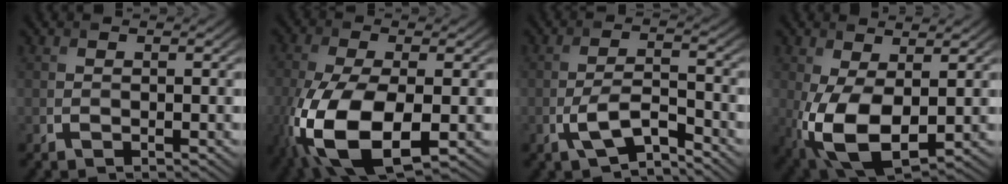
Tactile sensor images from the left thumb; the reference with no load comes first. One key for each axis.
{"total": 15.0, "fx": -4.9, "fy": 7.6, "fz": 12.0, "tx": -0.299, "ty": -0.050, "tz": -0.076}
{"total": 5.6, "fx": -3.1, "fy": 1.9, "fz": 4.2, "tx": -0.093, "ty": -0.001, "tz": -0.063}
{"total": 10.0, "fx": -1.2, "fy": 5.4, "fz": 8.3, "tx": -0.199, "ty": -0.020, "tz": -0.016}